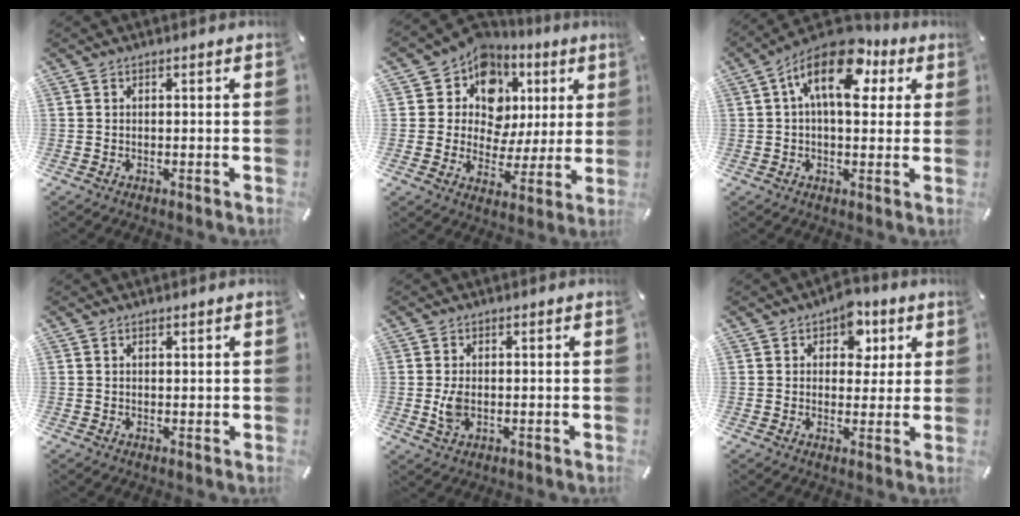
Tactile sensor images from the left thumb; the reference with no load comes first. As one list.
[{"total": 12.0, "force": [4.9, 10.4, 3.5], "torque": [-0.059, -0.038, 0.094]}, {"total": 15.8, "force": [5.9, 8.1, 12.2], "torque": [-0.201, -0.020, 0.099]}, {"total": 0.9, "force": [0.5, 0.7, 0.3], "torque": [-0.006, 0.002, 0.009]}, {"total": 4.0, "force": [-0.2, 2.5, 3.2], "torque": [-0.072, -0.007, -0.010]}, {"total": 8.1, "force": [3.3, 6.0, 4.3], "torque": [-0.043, -0.005, 0.051]}]